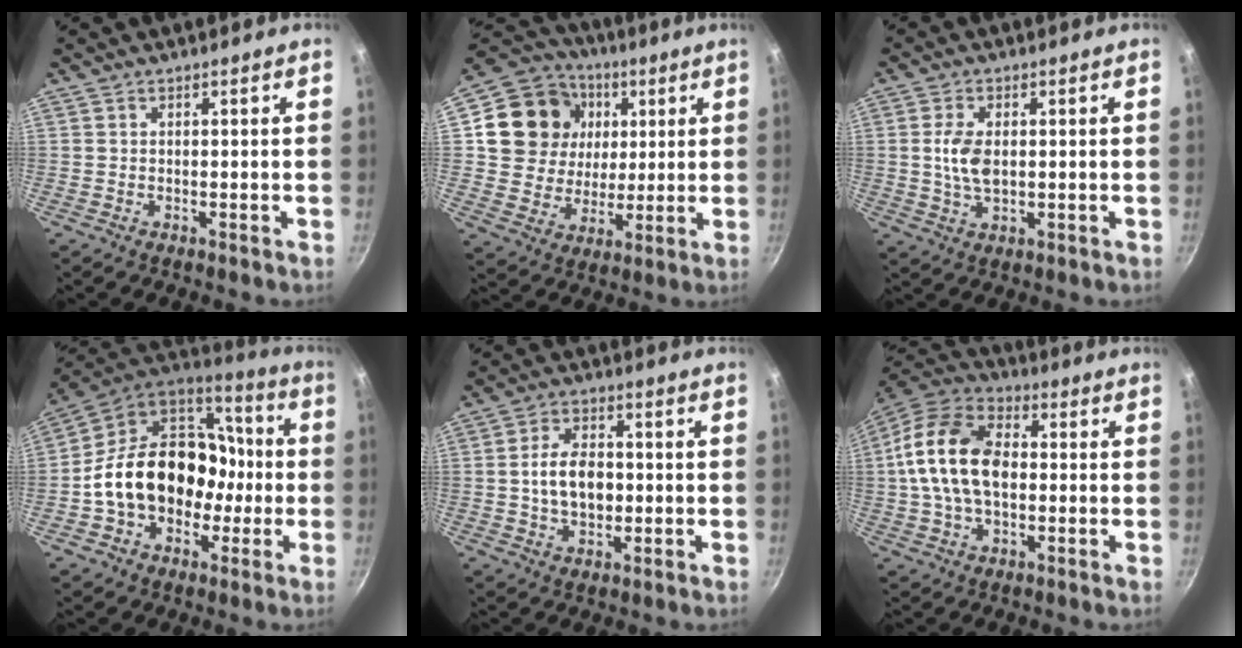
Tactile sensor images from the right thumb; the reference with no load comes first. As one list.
[{"total": 17.6, "force": [4.8, 15.3, 7.3], "torque": [-0.113, 0.006, 0.082]}, {"total": 6.1, "force": [0.4, 3.4, 5.1], "torque": [-0.100, -0.001, 0.009]}, {"total": 23.3, "force": [-3.1, 18.0, 14.5], "torque": [-0.215, 0.069, -0.041]}, {"total": 9.0, "force": [-0.3, 5.8, 6.9], "torque": [-0.105, 0.013, -0.008]}, {"total": 17.3, "force": [0.5, 10.9, 13.4], "torque": [-0.232, 0.029, -0.006]}]